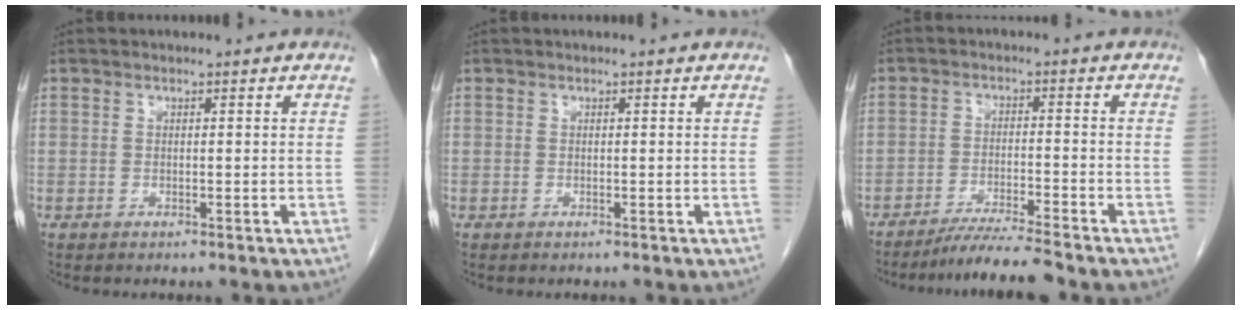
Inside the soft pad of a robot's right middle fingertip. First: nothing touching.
{"total": 0.0}
{"total": 5.9, "force": [-5.3, -1.2, 2.3], "torque": [-0.034, -0.021, -0.094]}